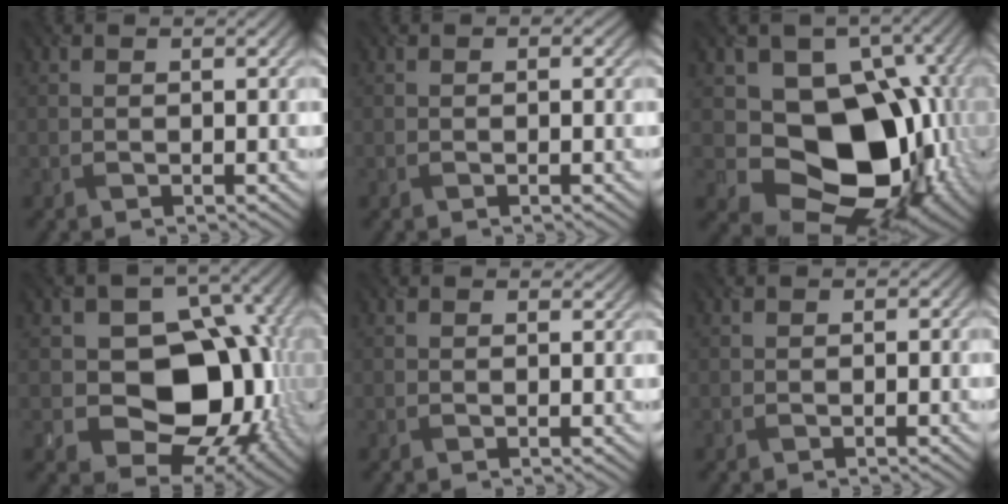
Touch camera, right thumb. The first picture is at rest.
{"total": 0.7, "force": [0.1, 0.6, 0.4], "torque": [-0.004, -0.005, 0.005]}
{"total": 15.1, "force": [-0.8, 11.8, 9.4], "torque": [-0.120, -0.034, -0.012]}
{"total": 13.8, "force": [-1.5, 10.8, 8.5], "torque": [-0.108, -0.020, -0.024]}
{"total": 0.5, "force": [0.2, 0.2, -0.5], "torque": [0.006, -0.006, 0.004]}
{"total": 1.0, "force": [-0.5, 0.8, 0.2], "torque": [0.004, -0.008, -0.002]}